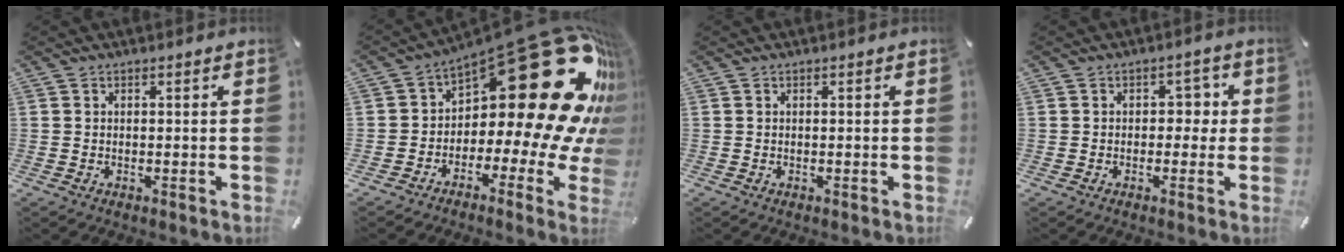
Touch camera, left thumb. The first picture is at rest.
{"total": 33.0, "force": [11.9, 14.9, 27.0], "torque": [-0.374, -0.110, 0.226]}
{"total": 0.0}
{"total": 3.8, "force": [-0.3, 2.8, 2.5], "torque": [-0.027, 0.004, -0.017]}